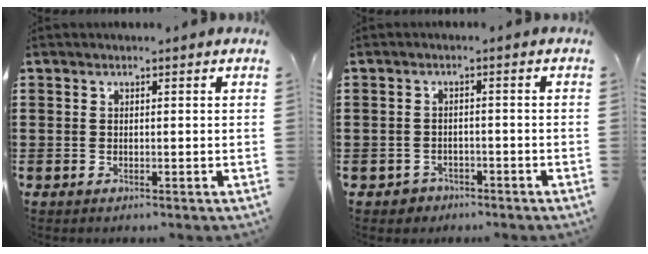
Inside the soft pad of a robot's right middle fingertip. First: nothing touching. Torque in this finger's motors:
{"motor_torque": [0.42, -0.20, 0.03, 0.00]}